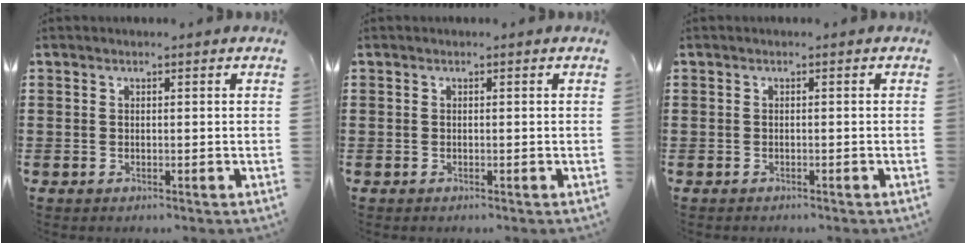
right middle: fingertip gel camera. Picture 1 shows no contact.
{"total": 0.0}
{"total": 0.5, "force": [-0.5, 0.2, -0.1], "torque": [0.001, 0.000, -0.011]}